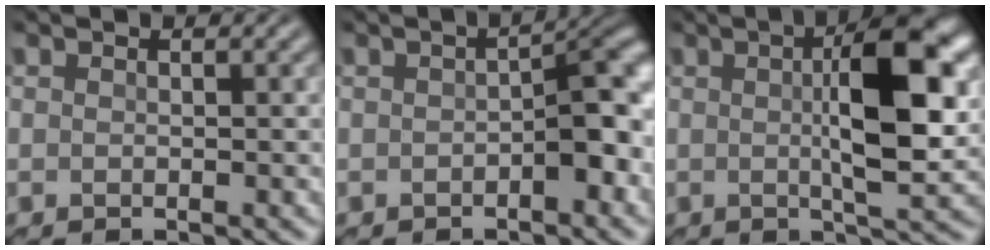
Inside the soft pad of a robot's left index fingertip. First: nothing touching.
{"total": 5.8, "force": [-1.0, 2.4, 5.2], "torque": [-0.069, 0.008, -0.015]}
{"total": 8.5, "force": [1.4, 2.2, 8.1], "torque": [-0.128, 0.012, 0.019]}